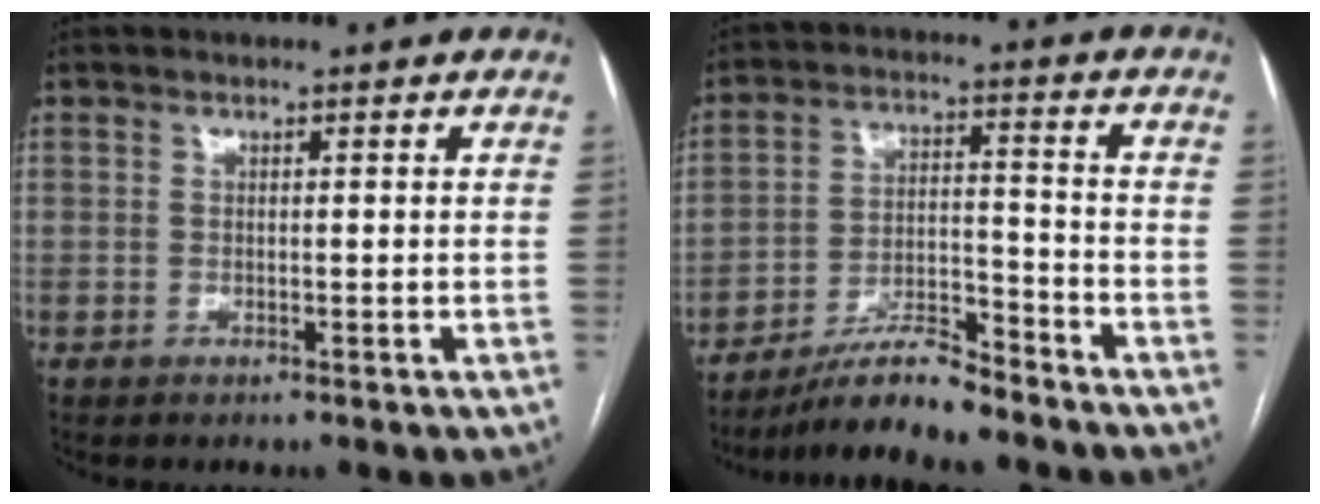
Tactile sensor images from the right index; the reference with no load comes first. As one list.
[{"total": 8.9, "force": [-7.9, 0.7, 4.0], "torque": [-0.068, 0.000, -0.140]}]